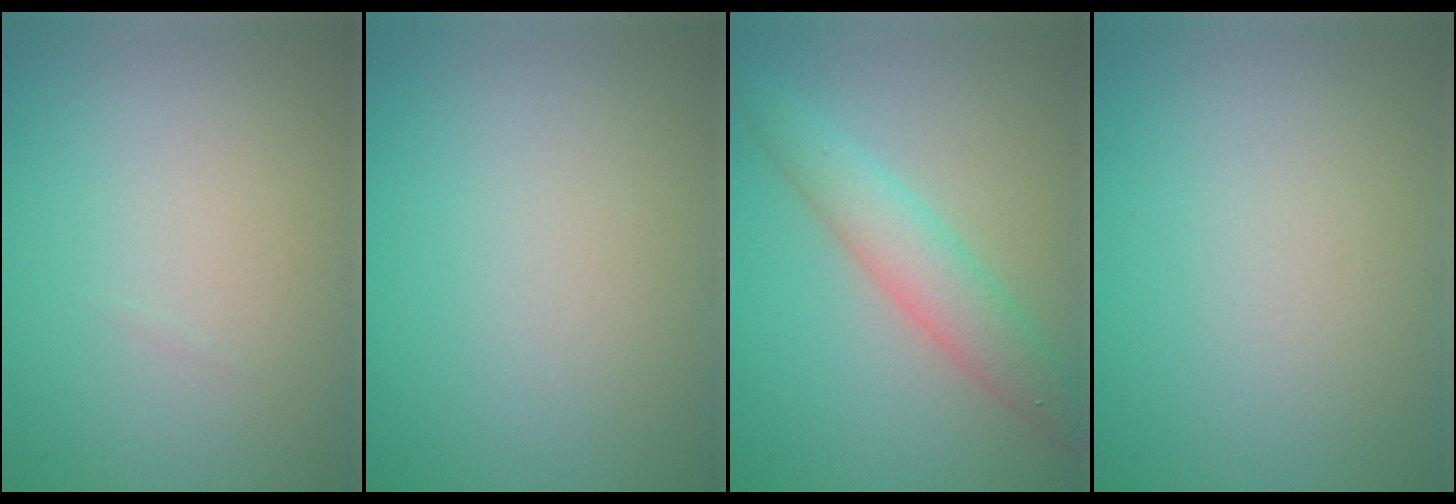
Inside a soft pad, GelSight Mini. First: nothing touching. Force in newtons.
{"total": 0.0}
{"total": 4.3, "press": 4.3, "slide": 0.1}
{"total": 0.0}